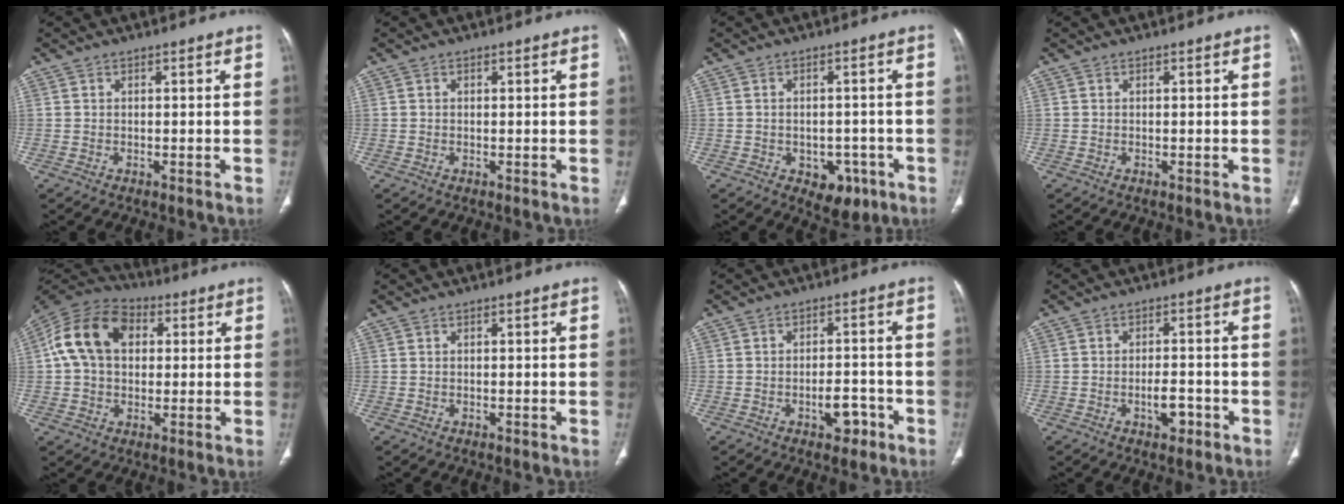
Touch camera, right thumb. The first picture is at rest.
{"total": 0.0}
{"total": 6.2, "force": [-2.8, 4.2, 3.7], "torque": [-0.020, 0.015, -0.029]}
{"total": 0.0}
{"total": 14.5, "force": [2.8, 10.4, 9.8], "torque": [-0.165, 0.026, 0.039]}
{"total": 0.0}
{"total": 4.7, "force": [-2.6, 2.5, 3.1], "torque": [-0.029, 0.022, -0.034]}
{"total": 3.7, "force": [-1.8, 1.8, 2.7], "torque": [-0.034, 0.012, -0.026]}